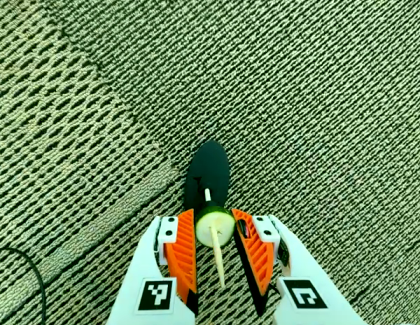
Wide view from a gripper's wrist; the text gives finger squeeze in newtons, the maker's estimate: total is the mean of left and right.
{"total": 8.0, "left": 7.3, "right": 8.7}